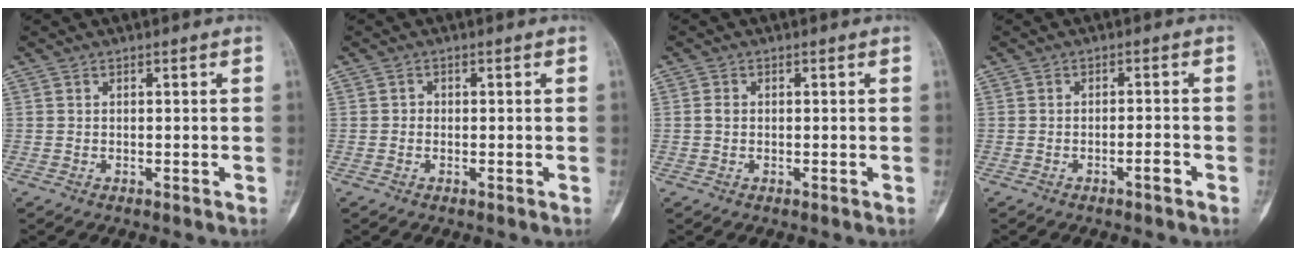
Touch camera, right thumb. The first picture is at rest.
{"total": 0.7, "force": [-0.2, 0.7, 0.3], "torque": [0.003, 0.004, -0.007]}
{"total": 1.1, "force": [-0.1, 0.9, 0.6], "torque": [-0.009, 0.002, -0.002]}
{"total": 2.1, "force": [-1.3, 0.4, 1.6], "torque": [-0.028, 0.012, -0.020]}